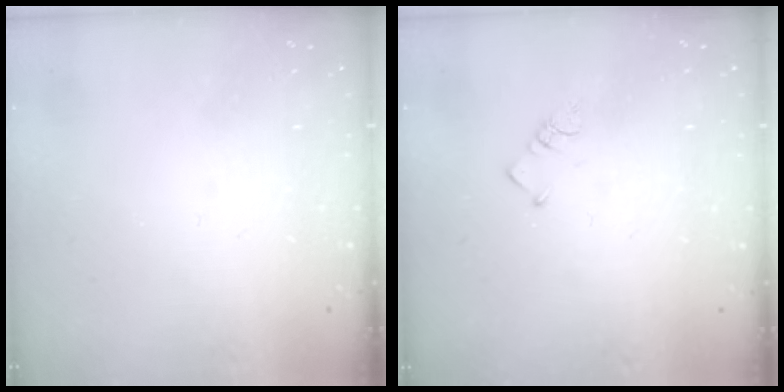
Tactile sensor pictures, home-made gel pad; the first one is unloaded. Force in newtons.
{"total": 1.9, "press": 1.9, "slide": 0.3}